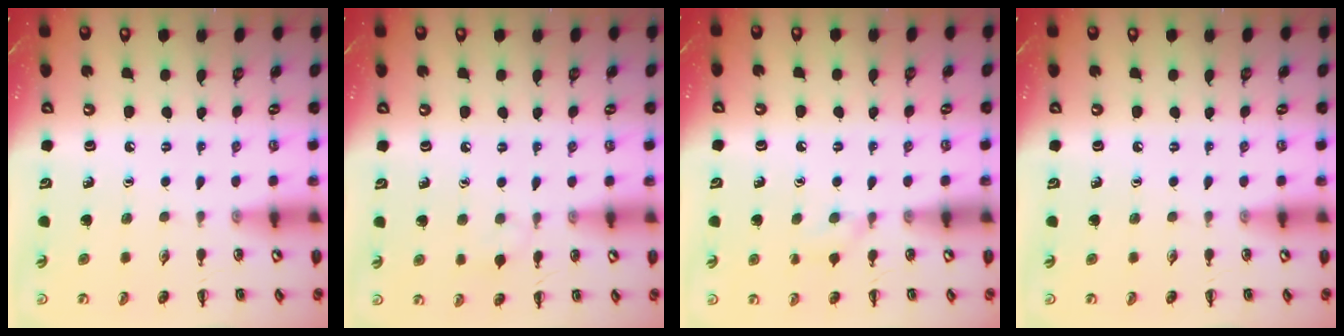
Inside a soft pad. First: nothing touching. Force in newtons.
{"total": 5.3, "press": 5.0, "slide": 1.7}
{"total": 6.3, "press": 6.0, "slide": 1.9}
{"total": 0.0}